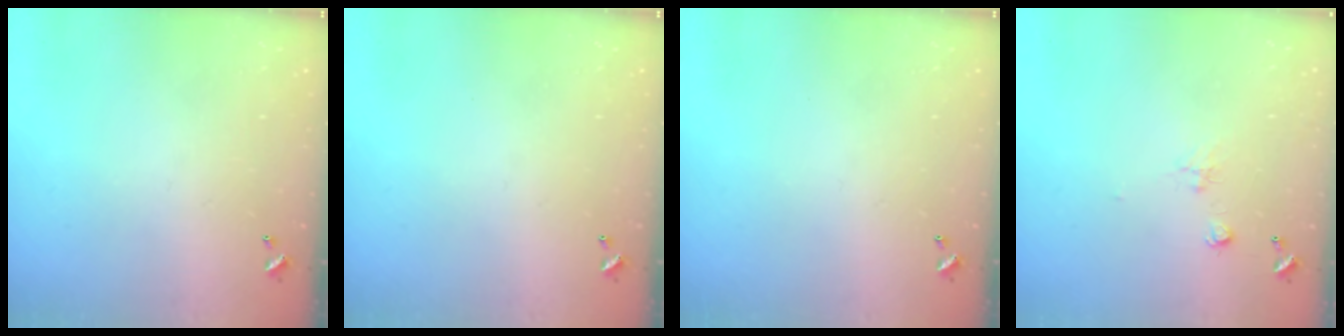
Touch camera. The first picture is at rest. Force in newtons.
{"total": 0.0}
{"total": 0.0}
{"total": 0.5, "press": 0.0, "slide": 0.5}